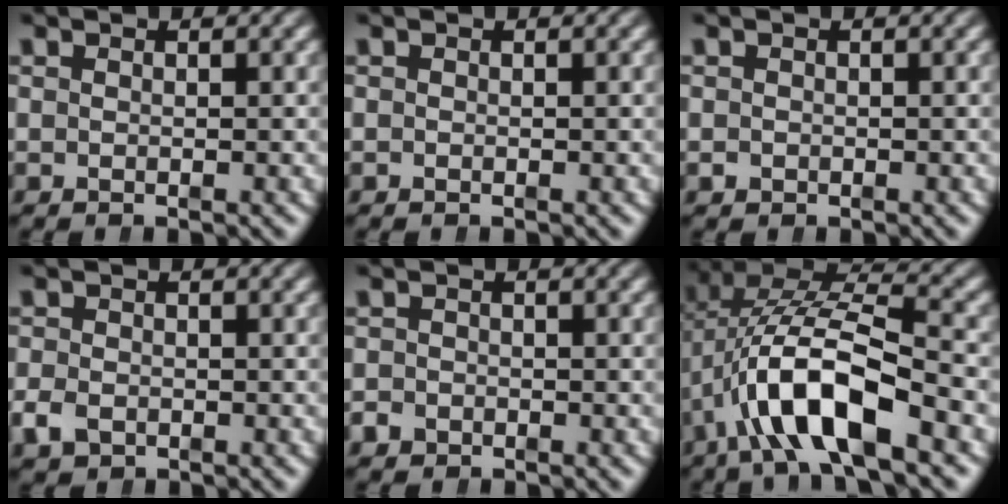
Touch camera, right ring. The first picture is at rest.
{"total": 0.0}
{"total": 0.7, "force": [-0.5, 0.5, 0.1], "torque": [-0.005, -0.011, -0.004]}
{"total": 2.1, "force": [-1.2, 1.5, 0.8], "torque": [-0.021, -0.014, -0.016]}
{"total": 1.7, "force": [-1.2, 1.2, 0.0], "torque": [-0.003, -0.015, -0.017]}
{"total": 8.0, "force": [-0.6, 4.5, 6.7], "torque": [-0.137, -0.024, -0.002]}